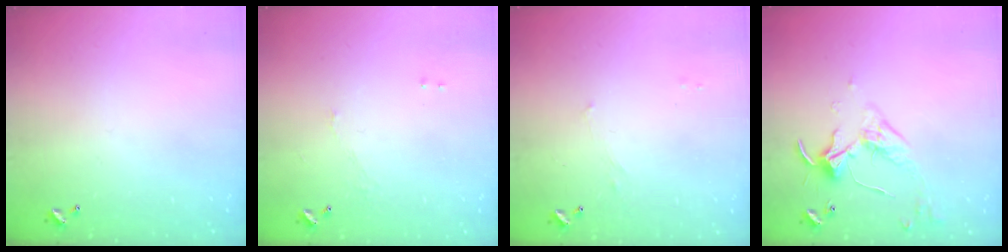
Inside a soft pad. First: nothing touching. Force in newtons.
{"total": 1.4, "press": 1.3, "slide": 0.5}
{"total": 3.0, "press": 2.9, "slide": 0.4}
{"total": 3.4, "press": 3.3, "slide": 0.6}